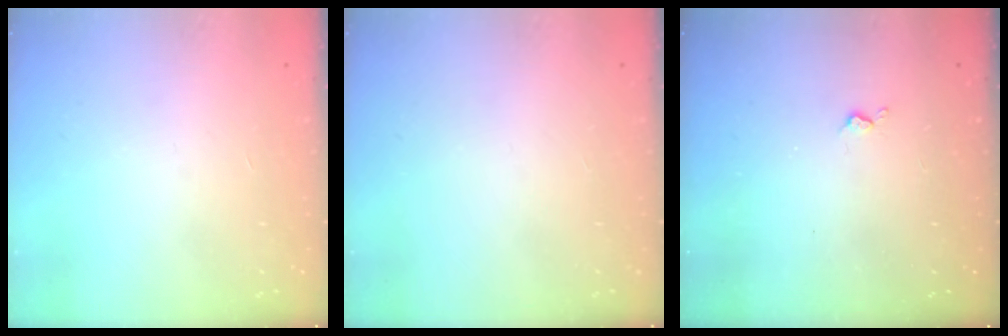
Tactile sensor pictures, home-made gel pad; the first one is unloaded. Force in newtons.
{"total": 0.0}
{"total": 2.2, "press": 2.1, "slide": 0.5}